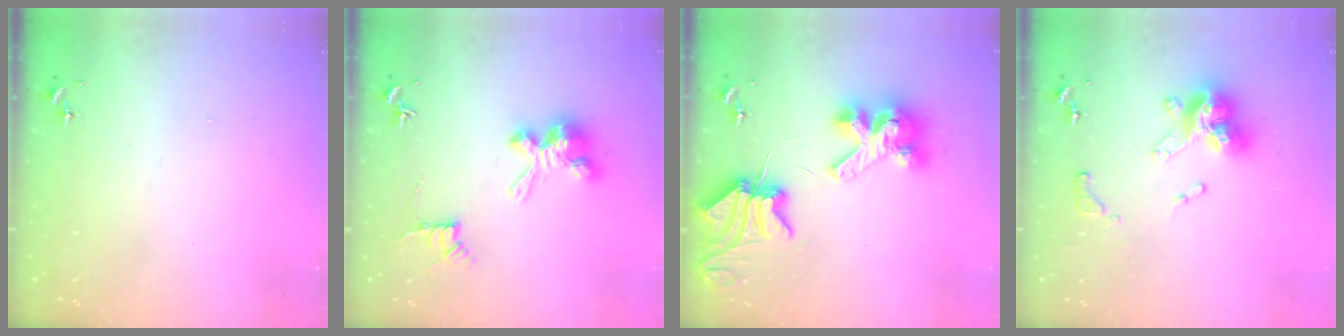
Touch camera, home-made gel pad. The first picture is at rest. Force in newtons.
{"total": 12.0, "press": 11.9, "slide": 0.7}
{"total": 11.9, "press": 11.8, "slide": 1.5}
{"total": 15.1, "press": 15.0, "slide": 1.7}